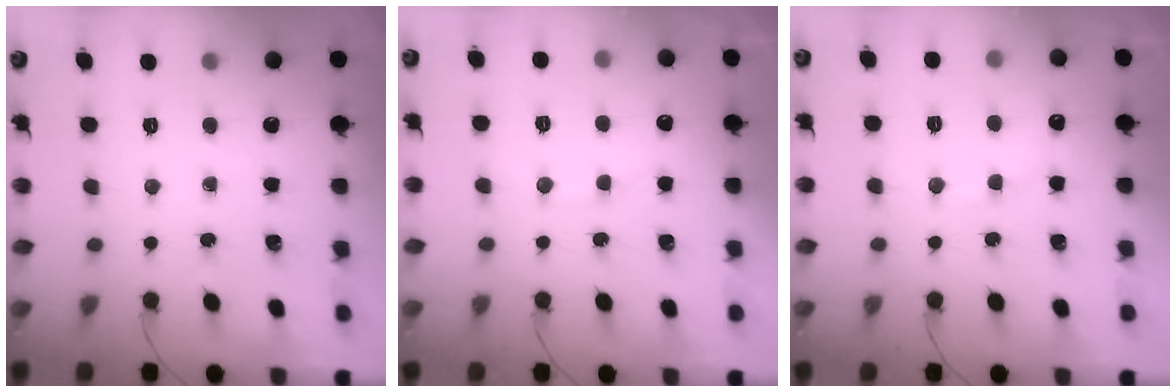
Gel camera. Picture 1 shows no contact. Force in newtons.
{"total": 7.0, "press": 6.9, "slide": 1.2}
{"total": 8.1, "press": 8.0, "slide": 1.2}